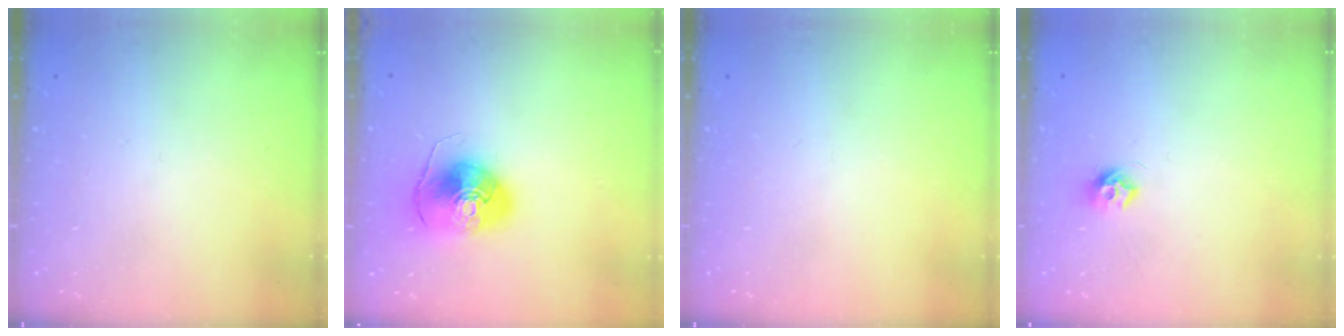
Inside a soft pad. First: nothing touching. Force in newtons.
{"total": 10.3, "press": 10.2, "slide": 1.5}
{"total": 0.0}
{"total": 7.6, "press": 7.6, "slide": 0.8}